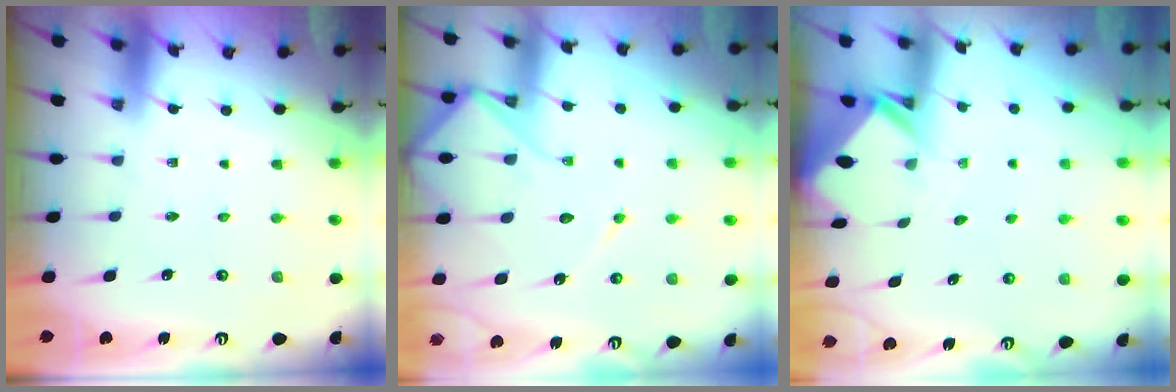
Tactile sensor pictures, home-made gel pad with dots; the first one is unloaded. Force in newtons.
{"total": 11.4, "press": 11.3, "slide": 1.1}
{"total": 2.4, "press": 2.4, "slide": 0.1}